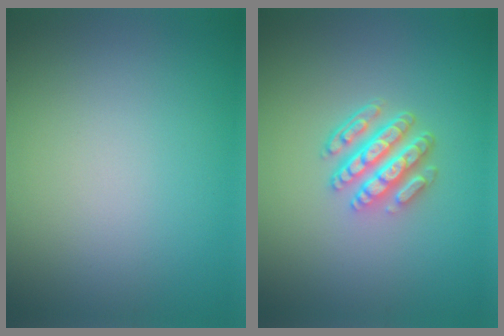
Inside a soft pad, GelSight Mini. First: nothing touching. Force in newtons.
{"total": 4.7, "press": 3.5, "slide": 3.1}